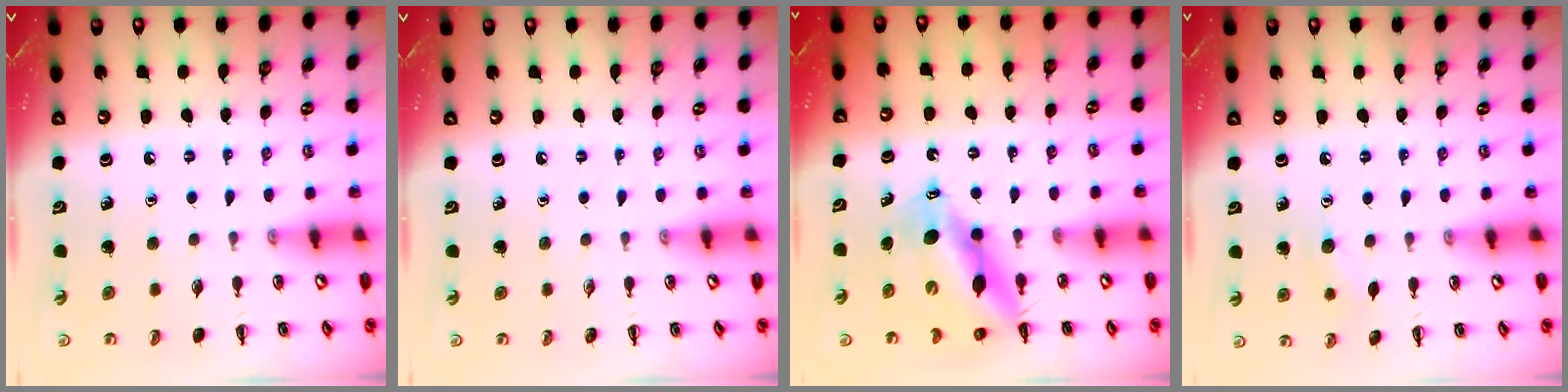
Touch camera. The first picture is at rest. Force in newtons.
{"total": 0.0}
{"total": 12.0, "press": 11.5, "slide": 3.2}
{"total": 5.7, "press": 5.6, "slide": 1.1}